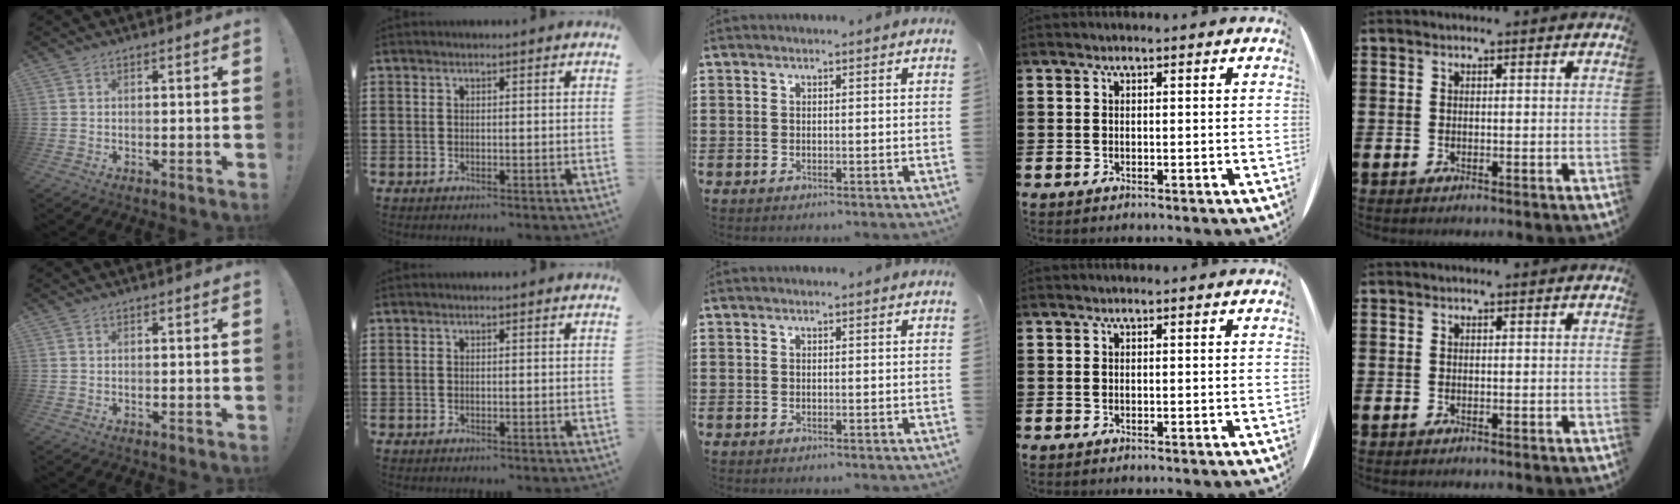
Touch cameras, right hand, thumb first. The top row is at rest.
{}